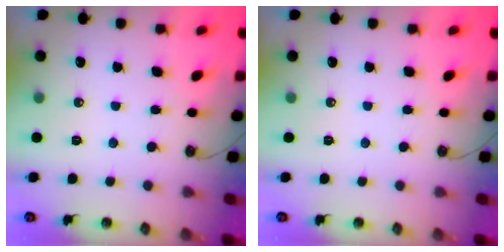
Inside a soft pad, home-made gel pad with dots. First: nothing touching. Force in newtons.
{"total": 0.0}